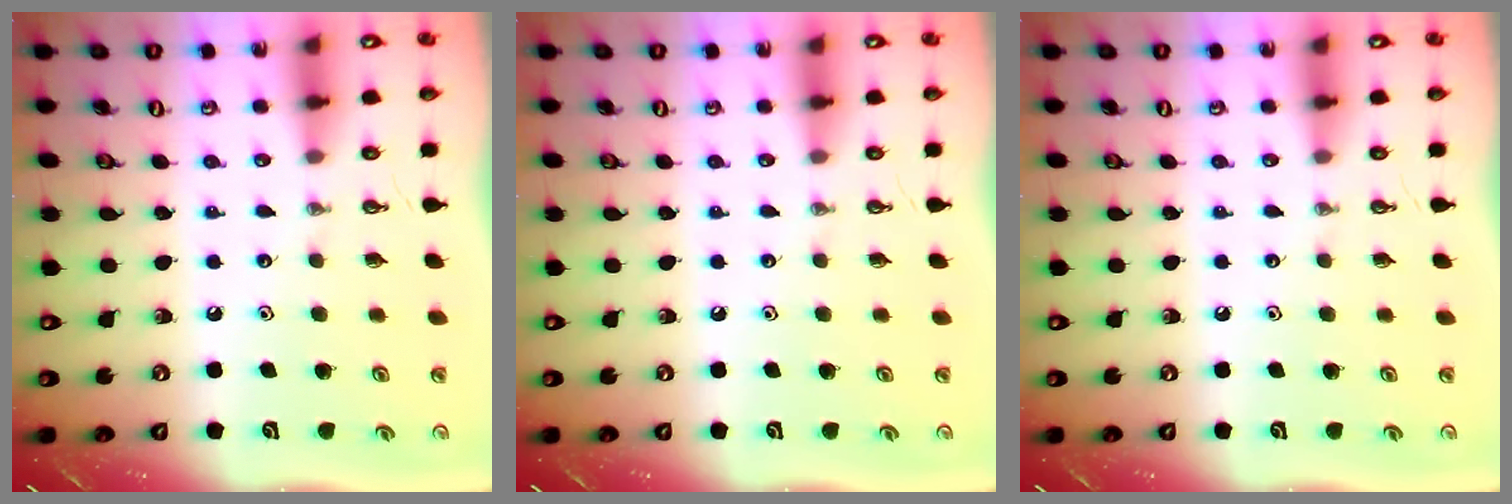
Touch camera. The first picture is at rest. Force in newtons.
{"total": 0.0}
{"total": 0.0}